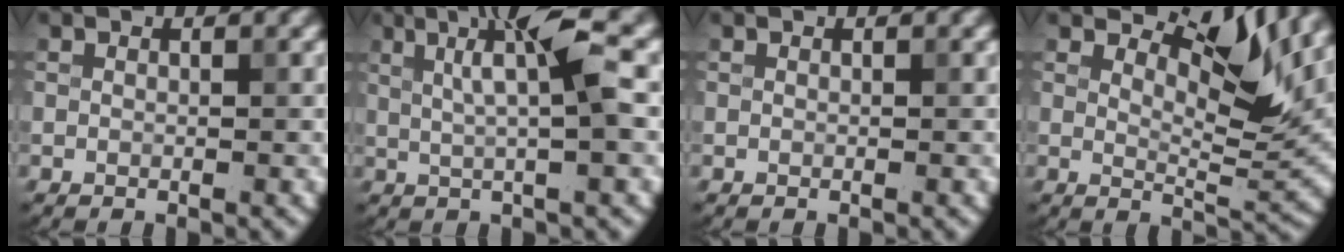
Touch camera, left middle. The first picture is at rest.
{"total": 5.3, "force": [0.7, 0.2, 5.3], "torque": [-0.102, 0.007, 0.030]}
{"total": 0.0}
{"total": 6.0, "force": [3.8, 1.6, 4.3], "torque": [-0.078, 0.003, 0.080]}